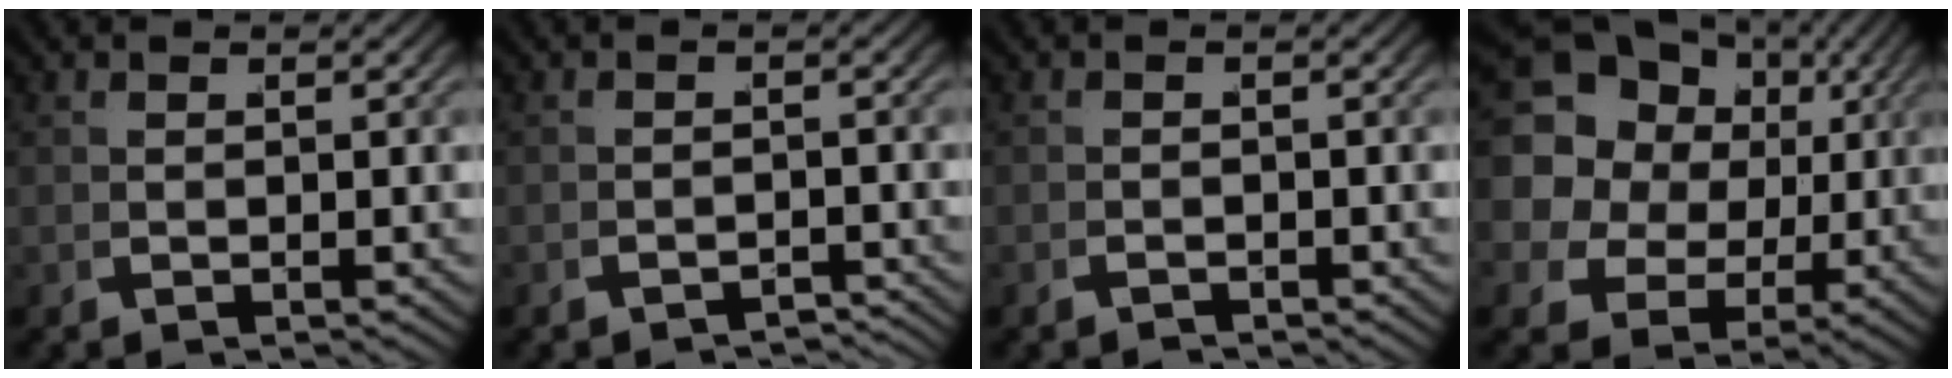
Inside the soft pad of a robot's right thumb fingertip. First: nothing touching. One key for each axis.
{"total": 2.8, "fx": -2.7, "fy": -0.1, "fz": -0.2, "tx": 0.016, "ty": -0.001, "tz": -0.049}
{"total": 1.1, "fx": -1.0, "fy": -0.2, "fz": -0.5, "tx": 0.015, "ty": 0.002, "tz": -0.023}
{"total": 14.7, "fx": 2.5, "fy": 11.7, "fz": 8.5, "tx": -0.181, "ty": -0.026, "tz": 0.034}